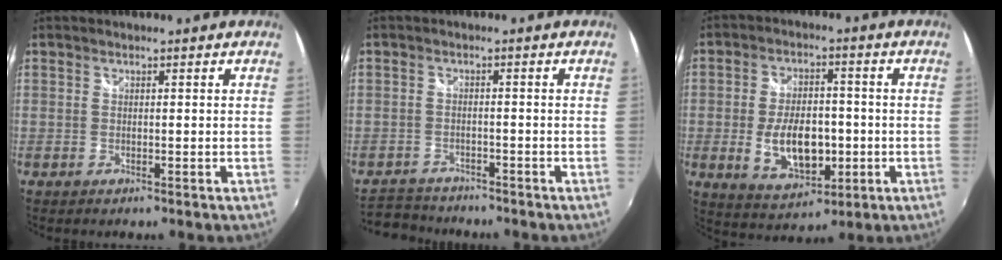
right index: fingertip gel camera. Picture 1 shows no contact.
{"total": 5.9, "force": [-5.3, 2.5, 0.6], "torque": [-0.033, 0.007, -0.093]}
{"total": 11.7, "force": [-2.2, 6.6, 9.4], "torque": [-0.181, -0.005, -0.023]}